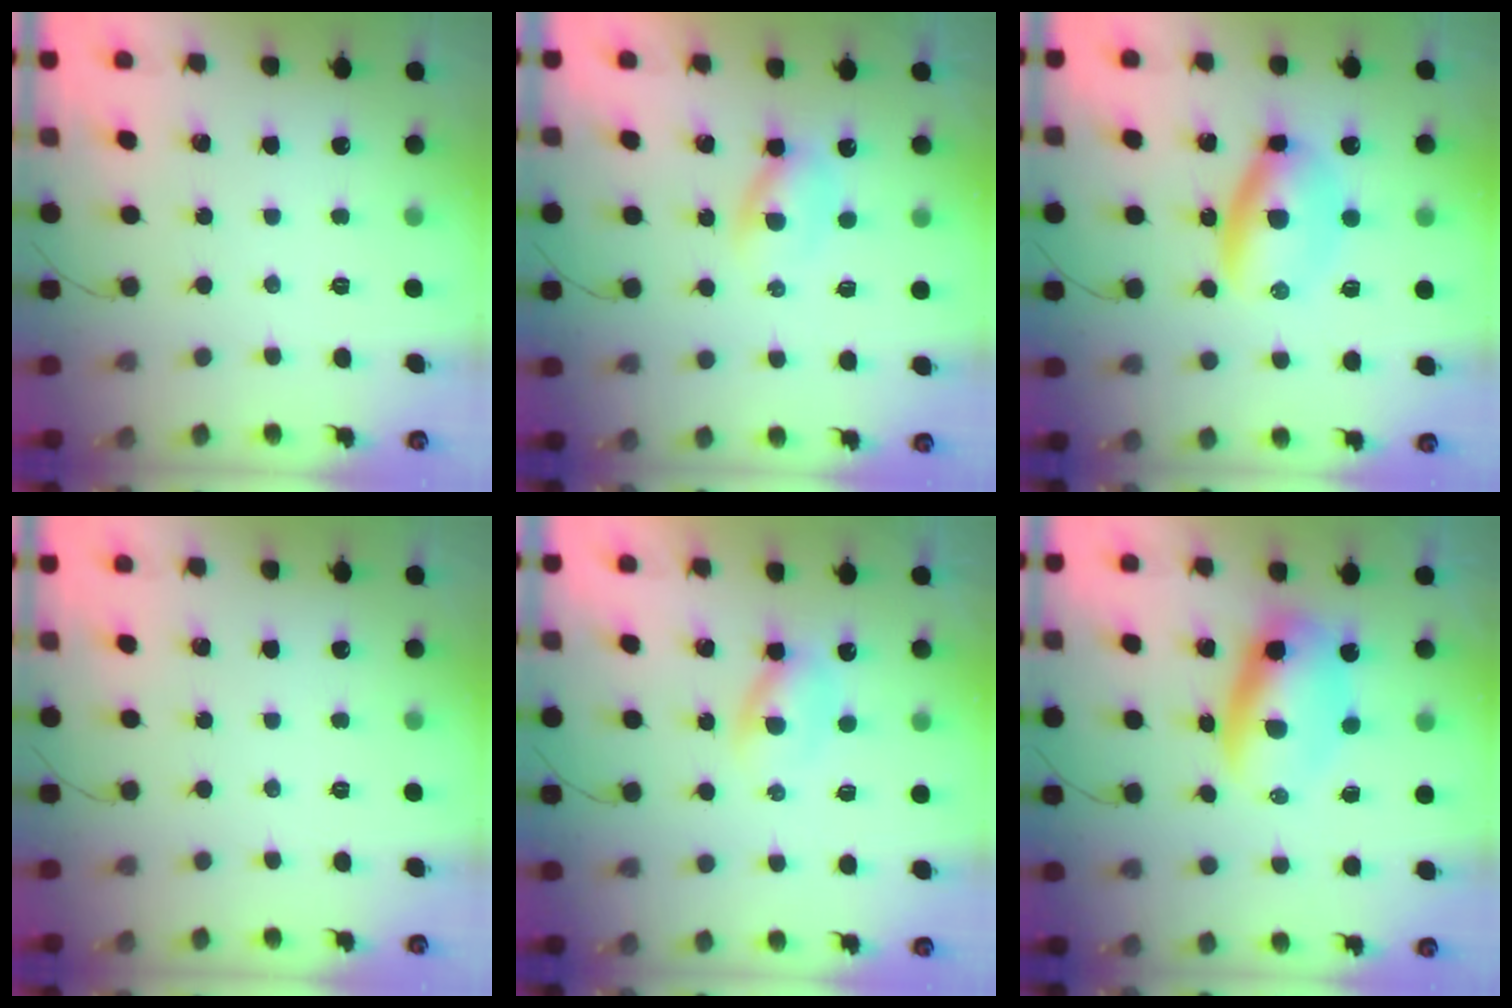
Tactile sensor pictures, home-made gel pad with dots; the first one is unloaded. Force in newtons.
{"total": 3.0, "press": 2.7, "slide": 1.3}
{"total": 6.9, "press": 6.7, "slide": 1.9}
{"total": 0.0}
{"total": 3.0, "press": 2.7, "slide": 1.3}
{"total": 8.5, "press": 8.2, "slide": 2.0}